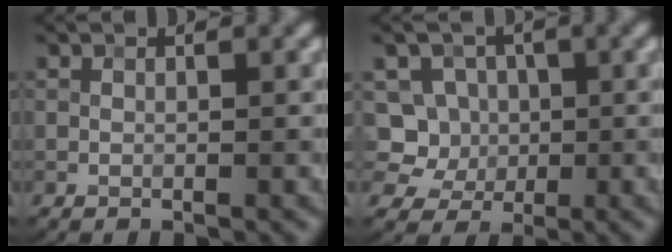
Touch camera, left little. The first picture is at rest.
{"total": 5.4, "force": [-0.3, 5.2, 1.6], "torque": [-0.024, 0.032, -0.024]}